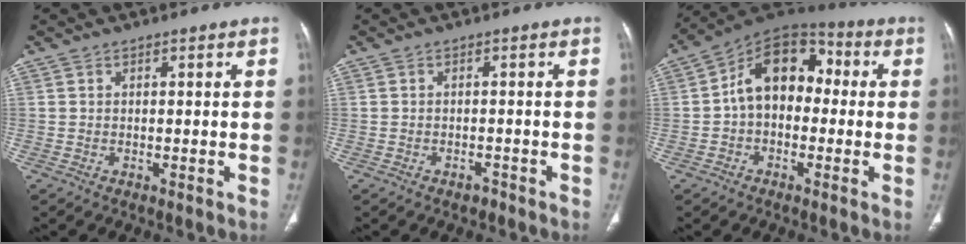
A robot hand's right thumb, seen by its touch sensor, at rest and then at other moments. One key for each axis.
{"total": 1.2, "fx": -0.9, "fy": 0.7, "fz": 0.3, "tx": -0.003, "ty": 0.003, "tz": -0.015}
{"total": 13.3, "fx": 0.2, "fy": 9.4, "fz": 9.4, "tx": -0.115, "ty": 0.044, "tz": -0.014}